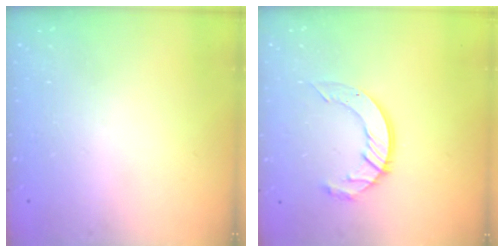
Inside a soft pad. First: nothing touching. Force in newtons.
{"total": 9.8, "press": 9.8, "slide": 0.9}